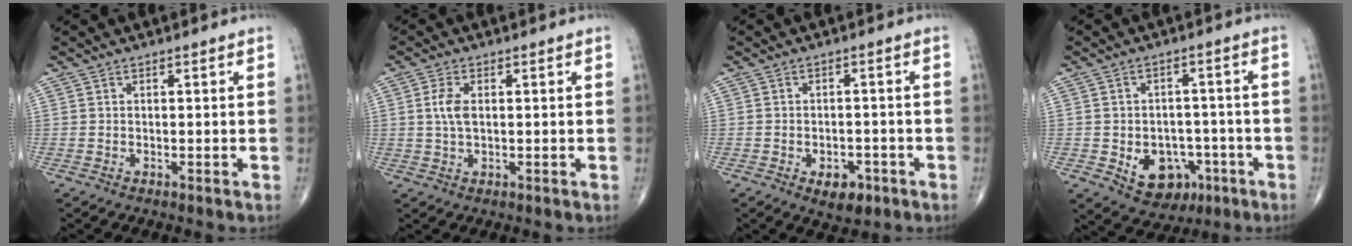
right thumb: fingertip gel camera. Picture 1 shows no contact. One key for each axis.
{"total": 4.0, "fx": 0.6, "fy": 2.0, "fz": 3.3, "tx": -0.077, "ty": 0.002, "tz": 0.011}
{"total": 5.1, "fx": -2.4, "fy": 3.1, "fz": 3.2, "tx": -0.028, "ty": 0.012, "tz": -0.029}
{"total": 10.0, "fx": -3.5, "fy": 7.5, "fz": 5.5, "tx": -0.045, "ty": 0.025, "tz": -0.038}